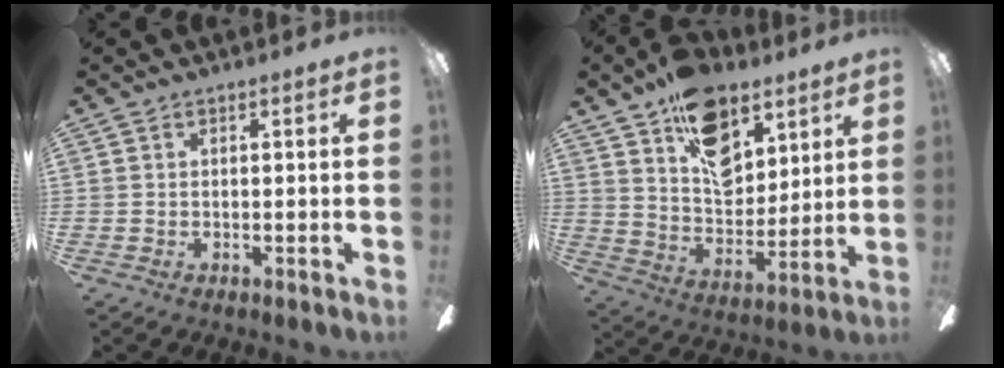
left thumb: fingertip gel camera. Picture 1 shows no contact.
{"total": 16.8, "force": [9.9, 10.2, 9.0], "torque": [-0.138, -0.045, 0.180]}